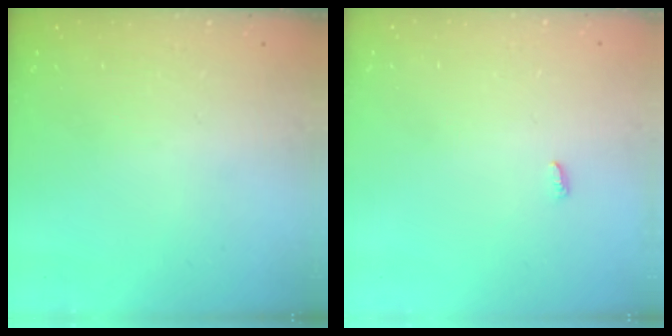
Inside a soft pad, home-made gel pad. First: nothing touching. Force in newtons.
{"total": 2.4, "press": 2.4, "slide": 0.2}